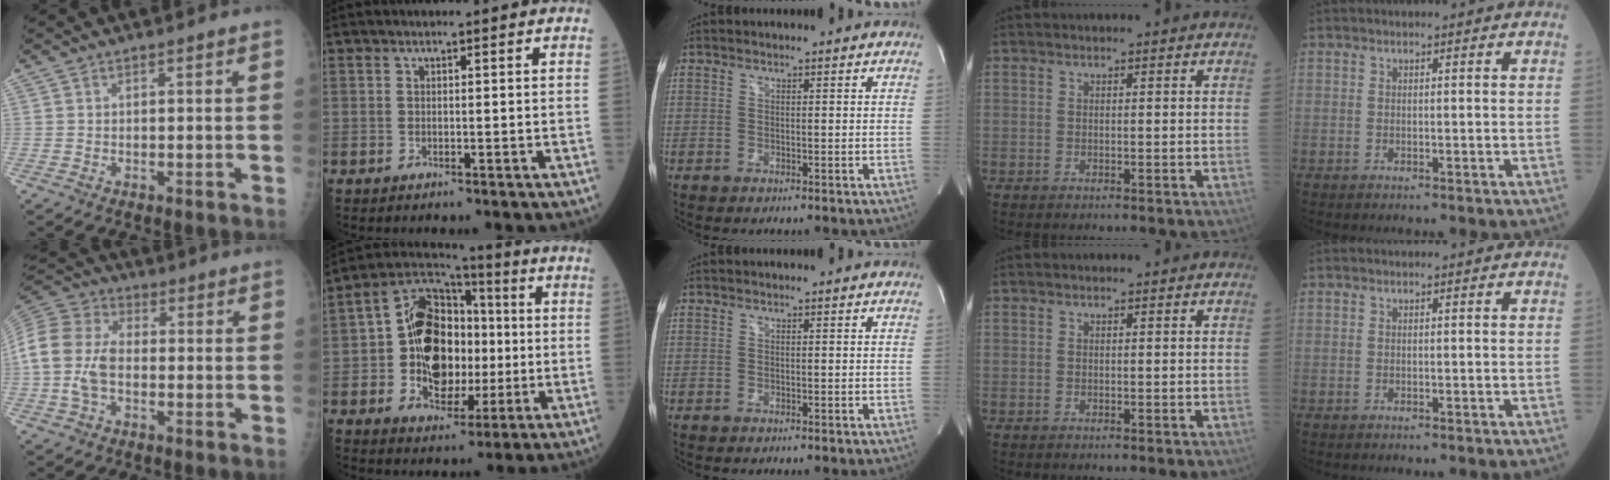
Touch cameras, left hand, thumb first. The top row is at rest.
{"thumb": {"total": 13.1, "force": [-1.5, 8.4, 9.9], "torque": [-0.218, 0.028, -0.033]}, "index": {"total": 14.5, "force": [-0.7, 10.1, 10.4], "torque": [-0.199, 0.037, -0.007]}}